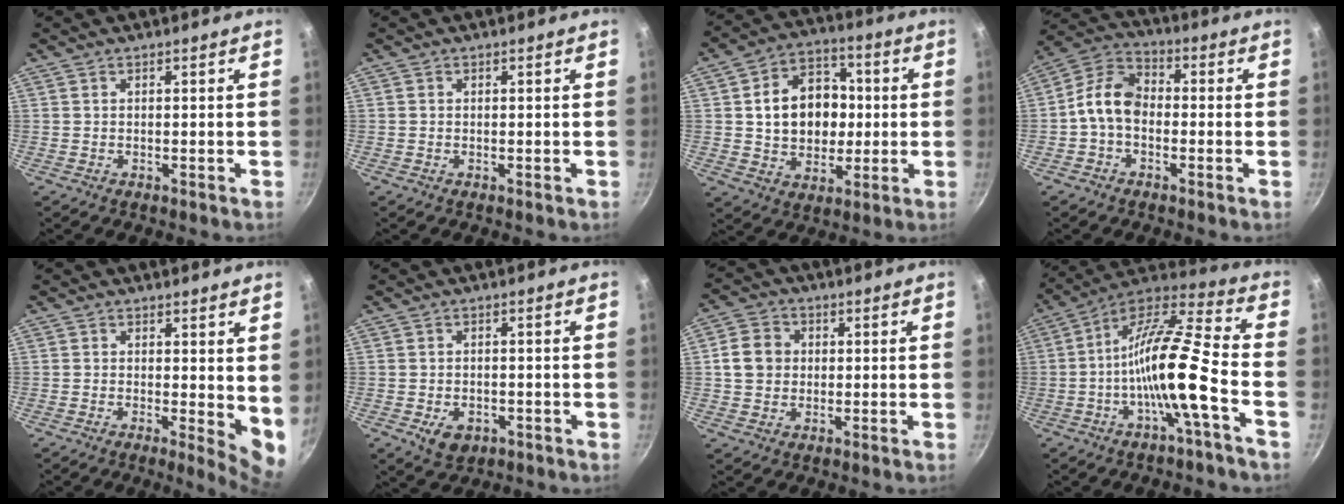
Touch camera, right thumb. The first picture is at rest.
{"total": 0.0}
{"total": 15.2, "force": [1.0, 12.0, 9.3], "torque": [-0.112, 0.022, 0.018]}
{"total": 9.0, "force": [-1.3, 6.2, 6.3], "torque": [-0.102, 0.034, -0.044]}
{"total": 6.0, "force": [0.6, 2.3, 5.5], "torque": [-0.065, -0.019, 0.006]}
{"total": 5.0, "force": [-1.8, 3.5, 3.1], "torque": [-0.044, 0.006, -0.020]}
{"total": 7.0, "force": [0.6, 6.1, 3.3], "torque": [-0.038, 0.008, 0.000]}
{"total": 16.6, "force": [-4.6, 2.3, 15.8], "torque": [-0.274, 0.038, -0.097]}